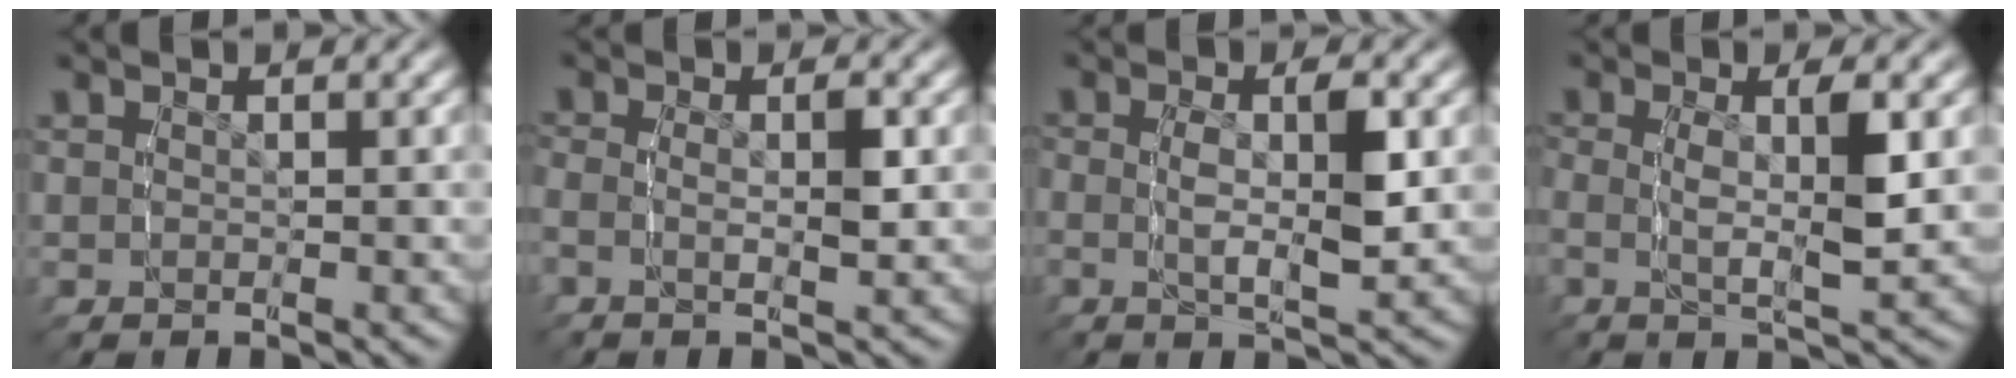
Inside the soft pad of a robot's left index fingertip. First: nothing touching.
{"total": 2.3, "force": [-0.3, 1.1, 2.1], "torque": [-0.061, -0.007, -0.007]}
{"total": 3.5, "force": [-0.4, 0.8, 3.4], "torque": [-0.076, -0.007, -0.007]}
{"total": 3.7, "force": [-0.1, 0.8, 3.6], "torque": [-0.081, -0.010, -0.002]}